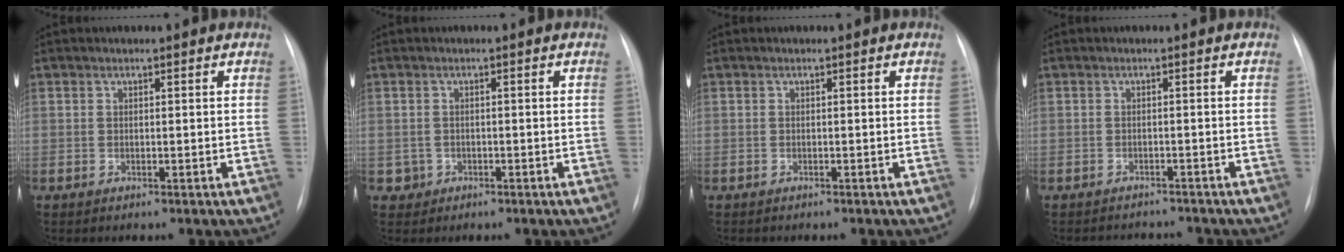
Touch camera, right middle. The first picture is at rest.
{"total": 1.7, "force": [-0.6, 1.6, -0.1], "torque": [0.007, 0.008, -0.010]}
{"total": 1.2, "force": [-1.1, 0.4, 0.5], "torque": [-0.013, -0.002, -0.012]}
{"total": 4.8, "force": [-4.7, 1.0, 0.3], "torque": [0.000, 0.001, -0.060]}